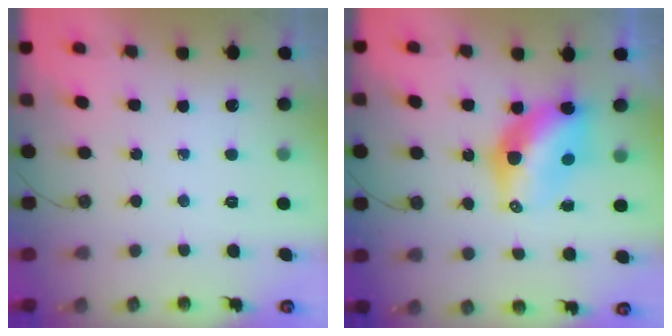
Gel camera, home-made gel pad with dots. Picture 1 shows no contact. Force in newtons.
{"total": 10.7, "press": 10.6, "slide": 0.9}